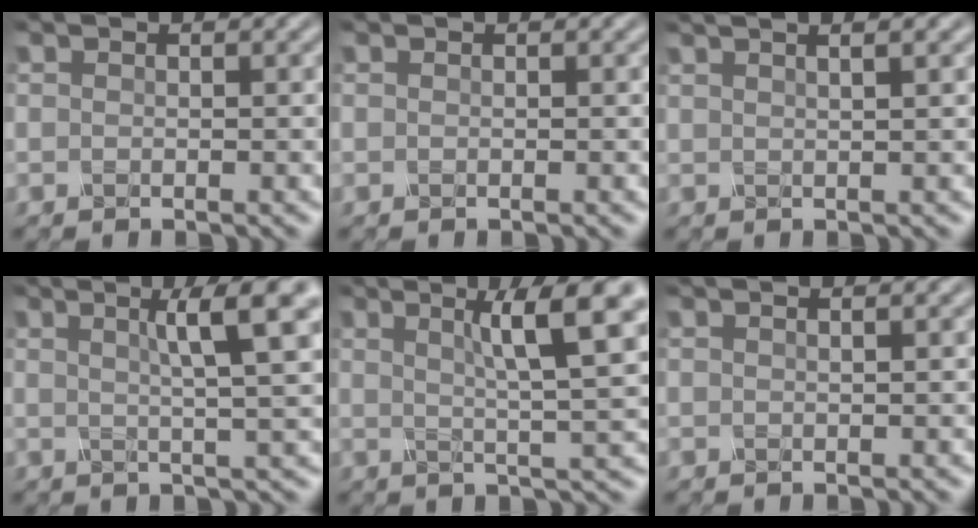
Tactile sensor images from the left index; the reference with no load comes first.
{"total": 0.0}
{"total": 3.8, "force": [2.4, 1.2, 2.7], "torque": [-0.009, 0.026, 0.000]}
{"total": 6.0, "force": [2.3, 0.8, 5.5], "torque": [-0.064, 0.012, 0.030]}
{"total": 6.7, "force": [2.5, 0.8, 6.2], "torque": [-0.082, 0.007, 0.037]}
{"total": 0.7, "force": [0.5, -0.1, 0.5], "torque": [-0.005, 0.001, 0.001]}